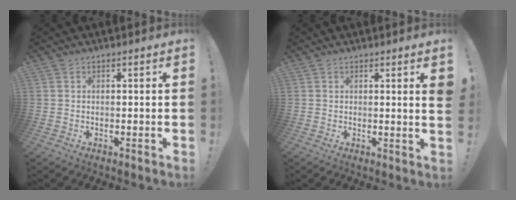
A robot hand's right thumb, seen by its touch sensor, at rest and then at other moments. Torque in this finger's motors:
{"motor_torque": [-0.47, 0.39, 0.46, 0.00, 0.19]}